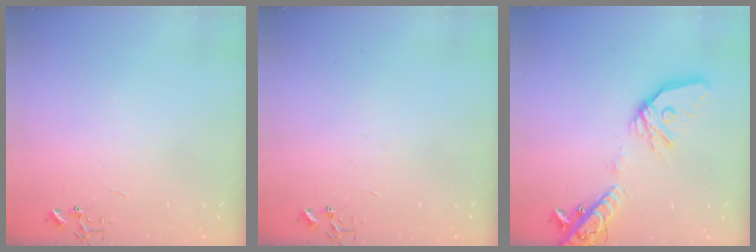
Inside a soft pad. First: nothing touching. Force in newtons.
{"total": 0.0}
{"total": 20.2, "press": 20.0, "slide": 3.0}